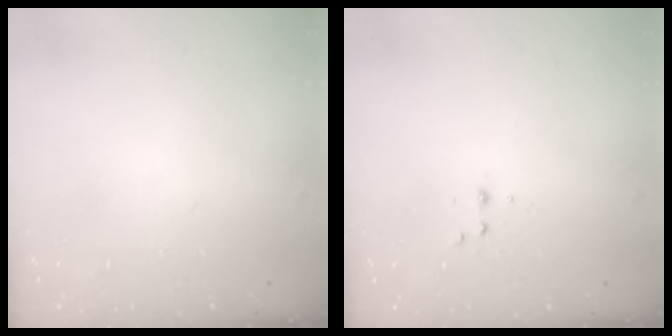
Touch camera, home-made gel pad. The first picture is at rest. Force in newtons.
{"total": 2.9, "press": 2.7, "slide": 1.1}